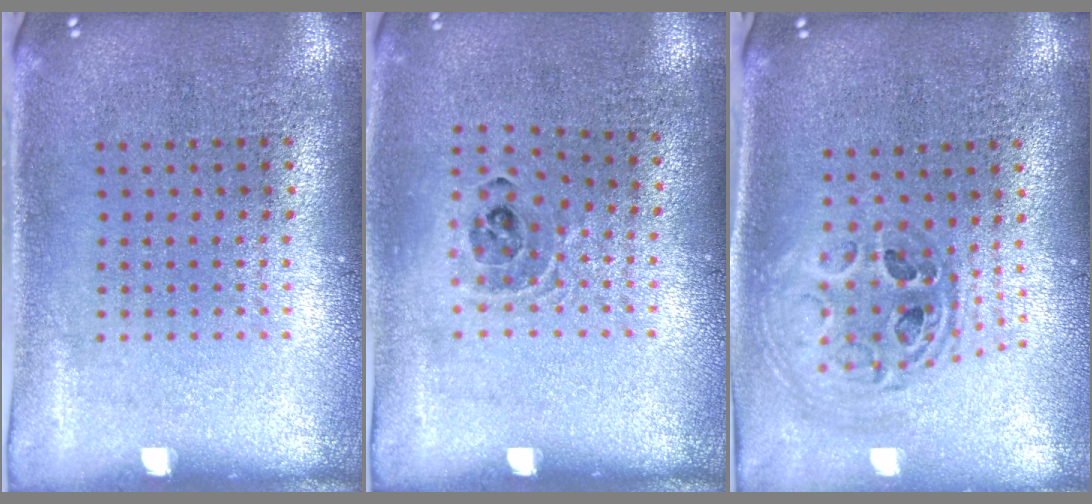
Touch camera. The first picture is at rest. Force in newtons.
{"total": 0.9, "press": 0.9, "slide": 0.1}
{"total": 1.0, "press": 1.0, "slide": 0.3}